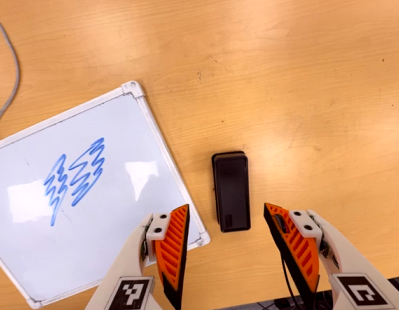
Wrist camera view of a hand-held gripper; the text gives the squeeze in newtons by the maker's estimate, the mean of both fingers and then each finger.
{"total": 0.0}